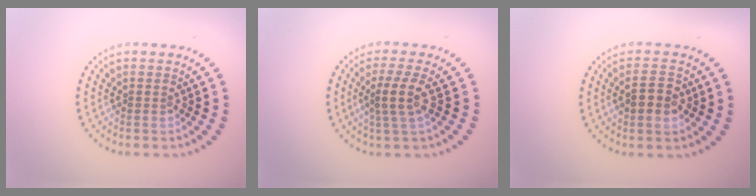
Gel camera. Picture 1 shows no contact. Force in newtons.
{"total": 2.7, "press": 2.1, "slide": 1.8}
{"total": 2.8, "press": 2.7, "slide": 0.3}